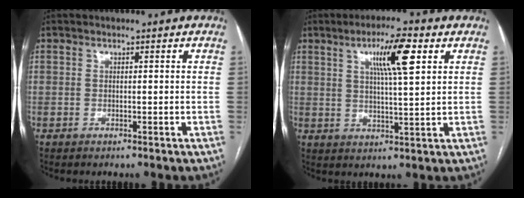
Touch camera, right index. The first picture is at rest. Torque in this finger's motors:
{"motor_torque": [0.48, 0.09, 0.35, 0.11]}